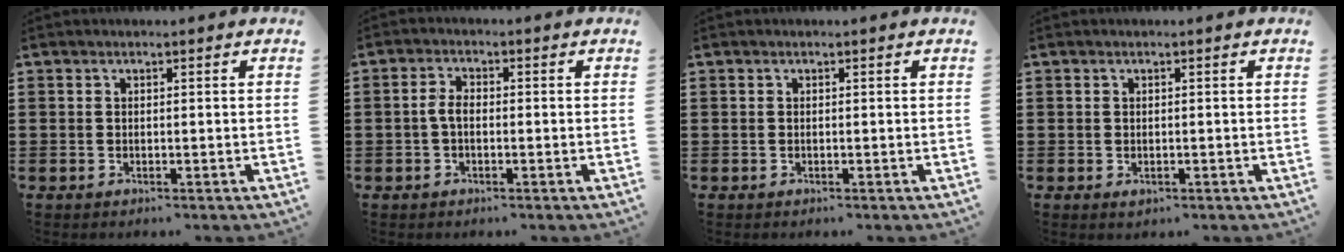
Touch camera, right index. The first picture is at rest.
{"total": 2.6, "force": [-0.5, 1.3, 2.2], "torque": [-0.058, -0.002, -0.014]}
{"total": 0.0}
{"total": 0.5, "force": [-0.3, 0.3, 0.3], "torque": [-0.007, -0.003, -0.004]}